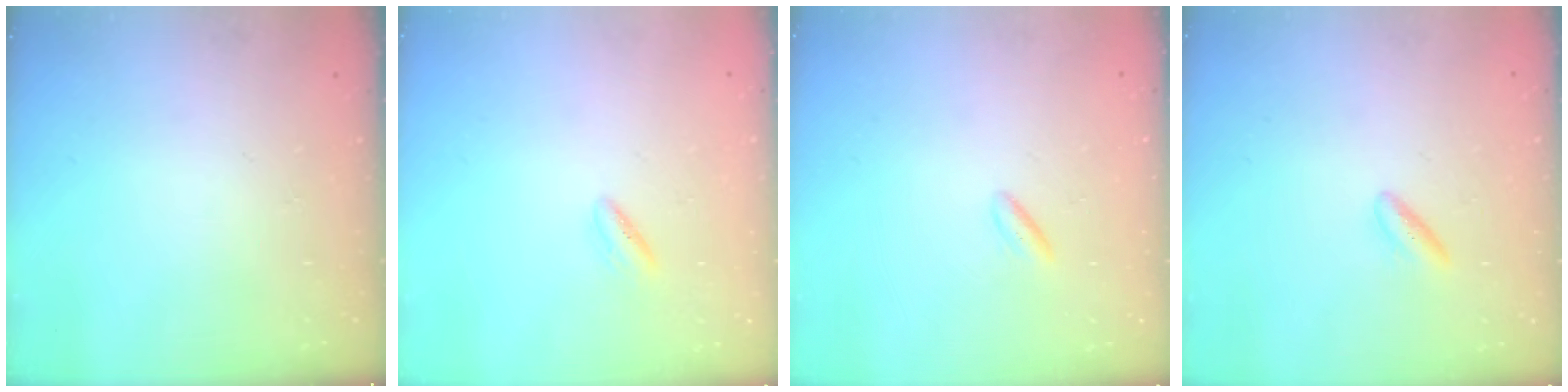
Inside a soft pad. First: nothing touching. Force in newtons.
{"total": 1.6, "press": 1.4, "slide": 0.8}
{"total": 1.8, "press": 1.6, "slide": 0.9}
{"total": 2.9, "press": 2.6, "slide": 1.4}